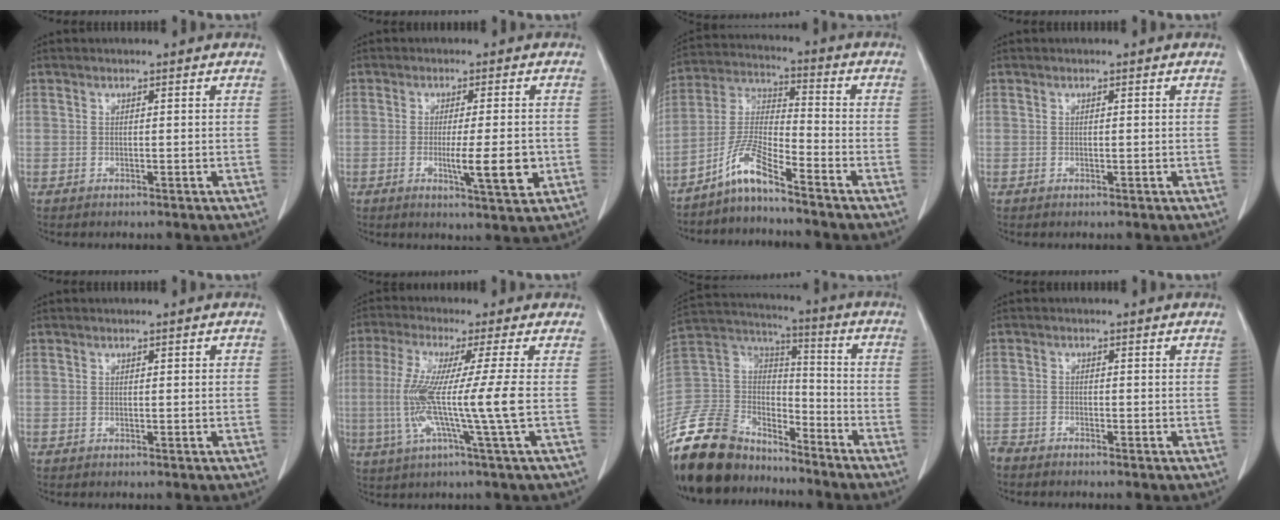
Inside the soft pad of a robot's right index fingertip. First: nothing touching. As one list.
[{"total": 6.5, "force": [-1.4, 0.6, 6.3], "torque": [-0.096, -0.010, -0.018]}, {"total": 7.3, "force": [-5.8, 0.0, 4.5], "torque": [-0.102, 0.000, -0.119]}, {"total": 0.0}, {"total": 0.7, "force": [0.1, 0.3, 0.6], "torque": [-0.008, 0.005, 0.003]}, {"total": 10.9, "force": [-1.0, -1.8, 10.7], "torque": [-0.217, -0.020, -0.023]}, {"total": 21.3, "force": [-17.7, 9.2, 7.5], "torque": [-0.188, 0.018, -0.323]}, {"total": 2.4, "force": [-2.3, 0.3, 0.7], "torque": [-0.010, -0.003, -0.043]}]